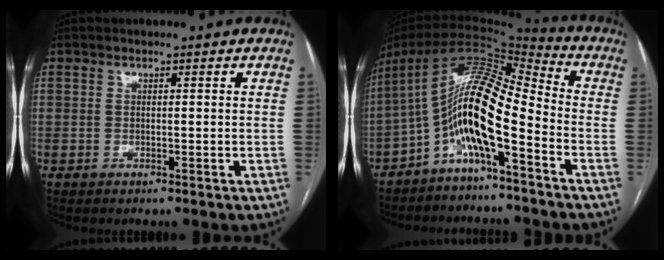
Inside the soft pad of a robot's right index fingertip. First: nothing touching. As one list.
[{"total": 14.1, "force": [-5.0, 2.5, 12.9], "torque": [-0.240, 0.033, -0.092]}]